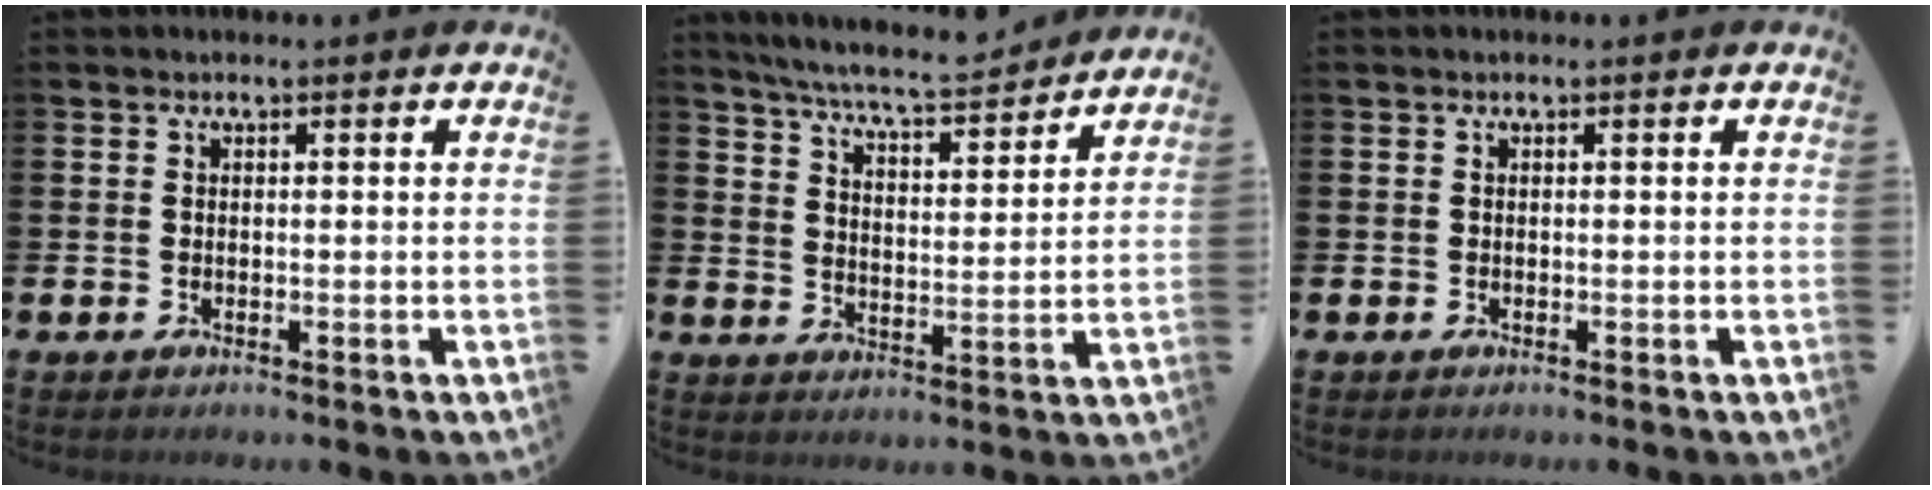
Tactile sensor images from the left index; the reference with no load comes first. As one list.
[{"total": 7.2, "force": [6.9, 0.2, 2.2], "torque": [-0.072, -0.041, 0.120]}, {"total": 0.0}]